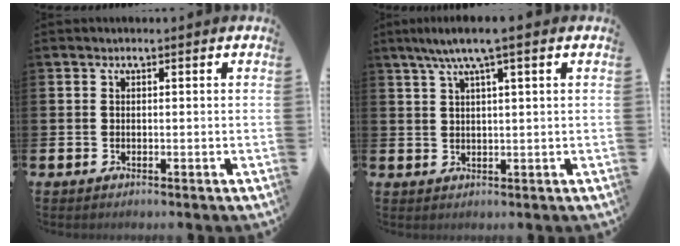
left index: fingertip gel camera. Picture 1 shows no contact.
{"total": 4.6, "force": [3.1, 0.3, 3.4], "torque": [-0.076, 0.000, 0.054]}